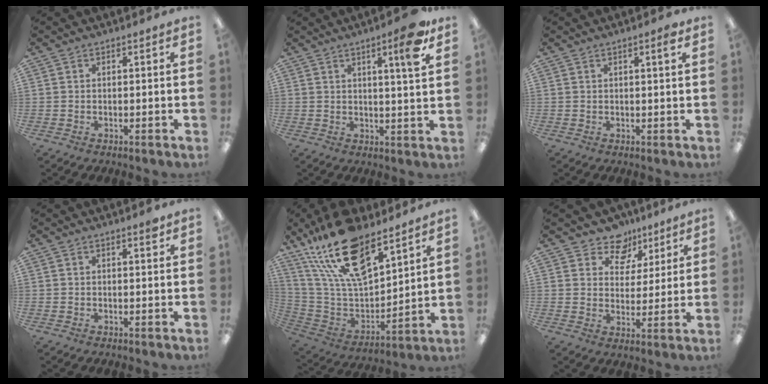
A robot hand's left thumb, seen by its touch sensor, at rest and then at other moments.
{"total": 7.5, "force": [4.5, 0.8, 6.0], "torque": [-0.087, -0.017, 0.065]}
{"total": 2.0, "force": [1.3, 0.1, 1.5], "torque": [-0.026, -0.001, 0.020]}
{"total": 1.3, "force": [1.0, 0.3, 0.8], "torque": [-0.002, -0.006, 0.013]}
{"total": 22.9, "force": [16.0, 9.6, 13.2], "torque": [-0.251, -0.090, 0.285]}
{"total": 9.0, "force": [6.6, 5.8, 1.8], "torque": [-0.032, -0.045, 0.122]}